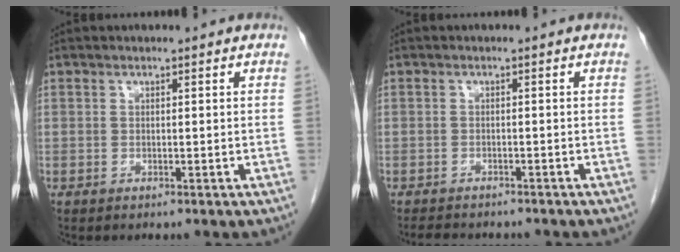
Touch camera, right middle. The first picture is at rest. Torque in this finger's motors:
{"motor_torque": [0.04, -0.03, 0.00, 0.00]}